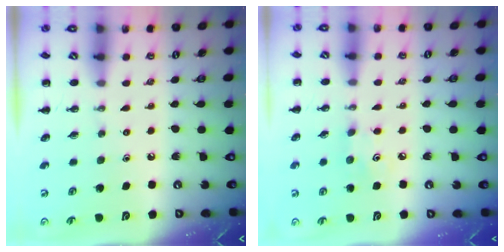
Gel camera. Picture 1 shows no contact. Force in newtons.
{"total": 2.9, "press": 2.8, "slide": 0.8}